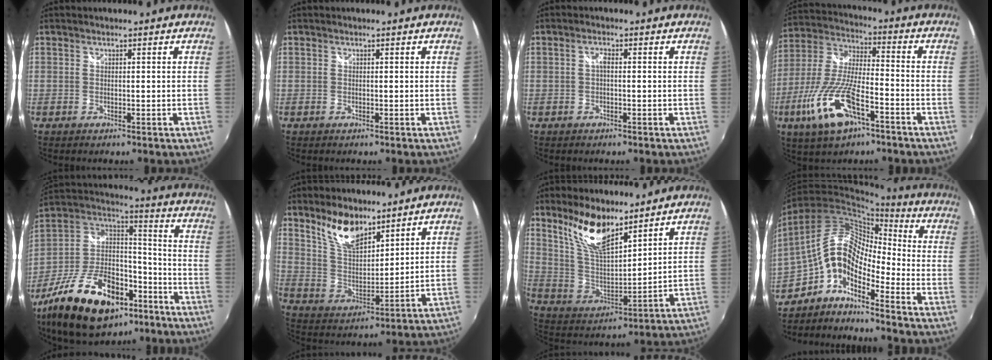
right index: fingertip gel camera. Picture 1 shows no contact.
{"total": 0.0}
{"total": 1.3, "force": [-0.2, 0.5, 1.2], "torque": [-0.023, 0.005, -0.006]}
{"total": 16.6, "force": [-8.1, 5.7, 13.3], "torque": [-0.292, -0.022, -0.155]}
{"total": 26.3, "force": [-15.1, 13.7, 16.6], "torque": [-0.324, 0.002, -0.244]}
{"total": 10.2, "force": [7.6, 3.8, 5.6], "torque": [-0.104, 0.003, 0.150]}
{"total": 12.6, "force": [9.0, 4.9, 7.3], "torque": [-0.140, 0.000, 0.179]}
{"total": 10.4, "force": [-4.6, 4.6, 8.1], "torque": [-0.140, 0.019, -0.103]}